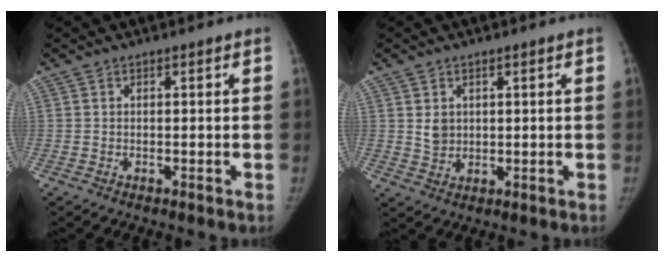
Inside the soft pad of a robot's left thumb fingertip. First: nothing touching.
{"total": 3.1, "force": [0.9, 2.6, 1.4], "torque": [-0.009, -0.016, 0.025]}